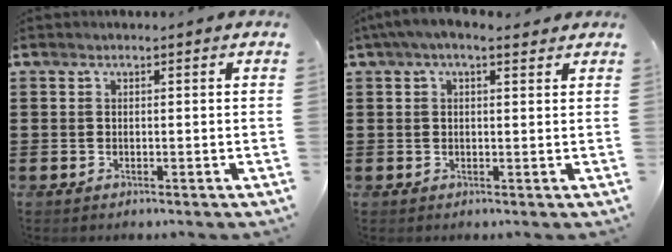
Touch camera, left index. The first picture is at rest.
{"total": 2.8, "force": [1.5, 0.9, 2.2], "torque": [-0.045, 0.008, 0.027]}